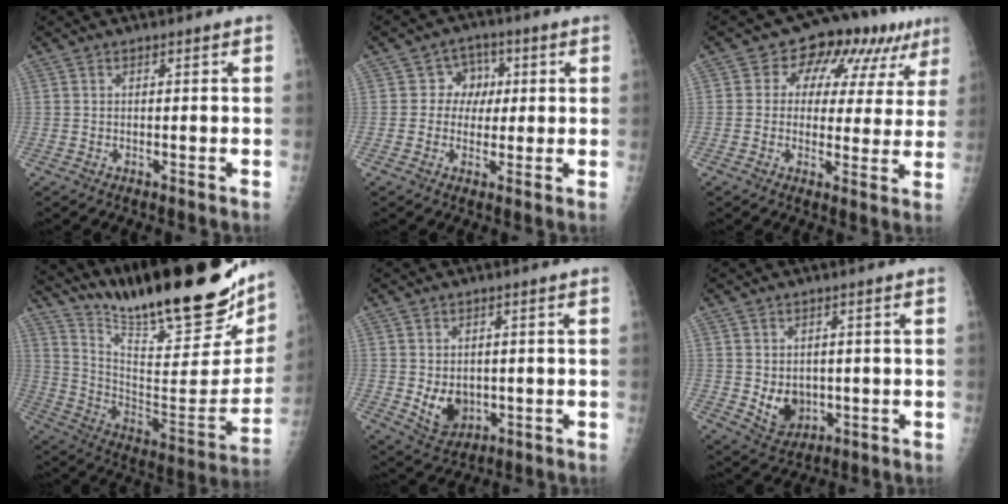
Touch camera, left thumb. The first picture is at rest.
{"total": 5.7, "force": [0.9, 5.2, 2.1], "torque": [0.014, 0.011, 0.006]}
{"total": 12.9, "force": [5.9, 8.4, 7.8], "torque": [-0.048, 0.007, 0.075]}
{"total": 32.3, "force": [24.8, 6.3, 19.8], "torque": [-0.289, -0.132, 0.379]}
{"total": 6.3, "force": [-0.3, 4.9, 4.0], "torque": [-0.048, -0.013, 0.015]}
{"total": 6.1, "force": [-0.2, 4.9, 3.6], "torque": [-0.037, -0.011, 0.017]}